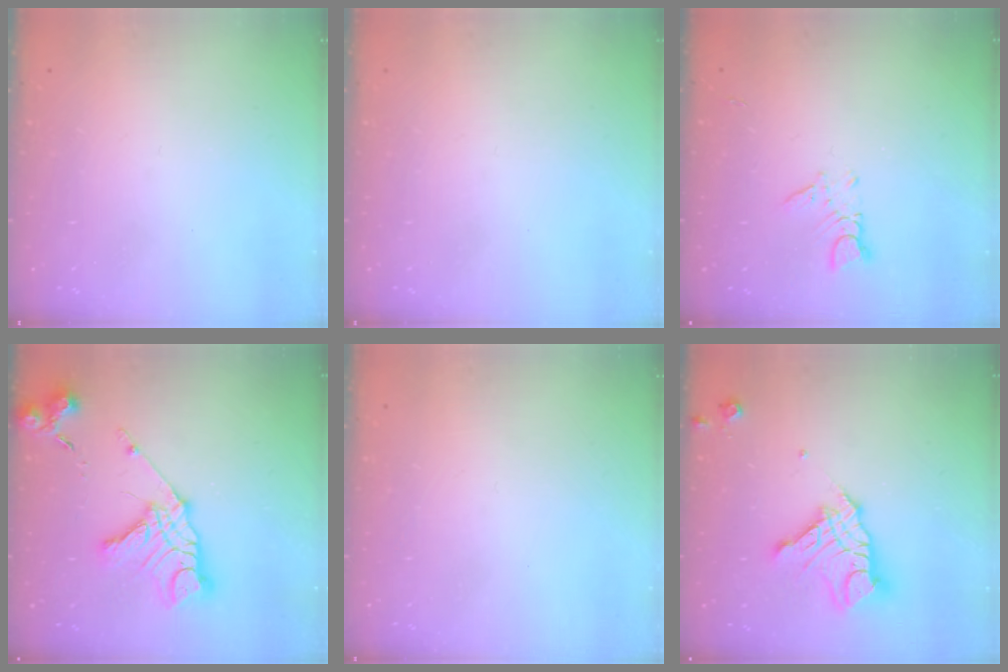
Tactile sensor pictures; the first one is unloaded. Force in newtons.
{"total": 0.0}
{"total": 3.0, "press": 2.9, "slide": 0.4}
{"total": 15.7, "press": 15.6, "slide": 1.8}
{"total": 0.0}
{"total": 13.1, "press": 13.1, "slide": 1.3}